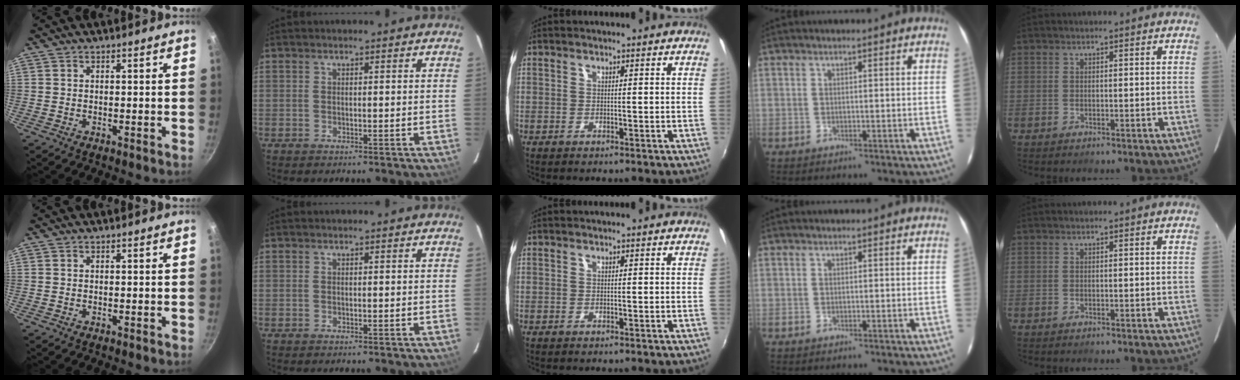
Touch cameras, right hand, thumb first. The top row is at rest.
{}